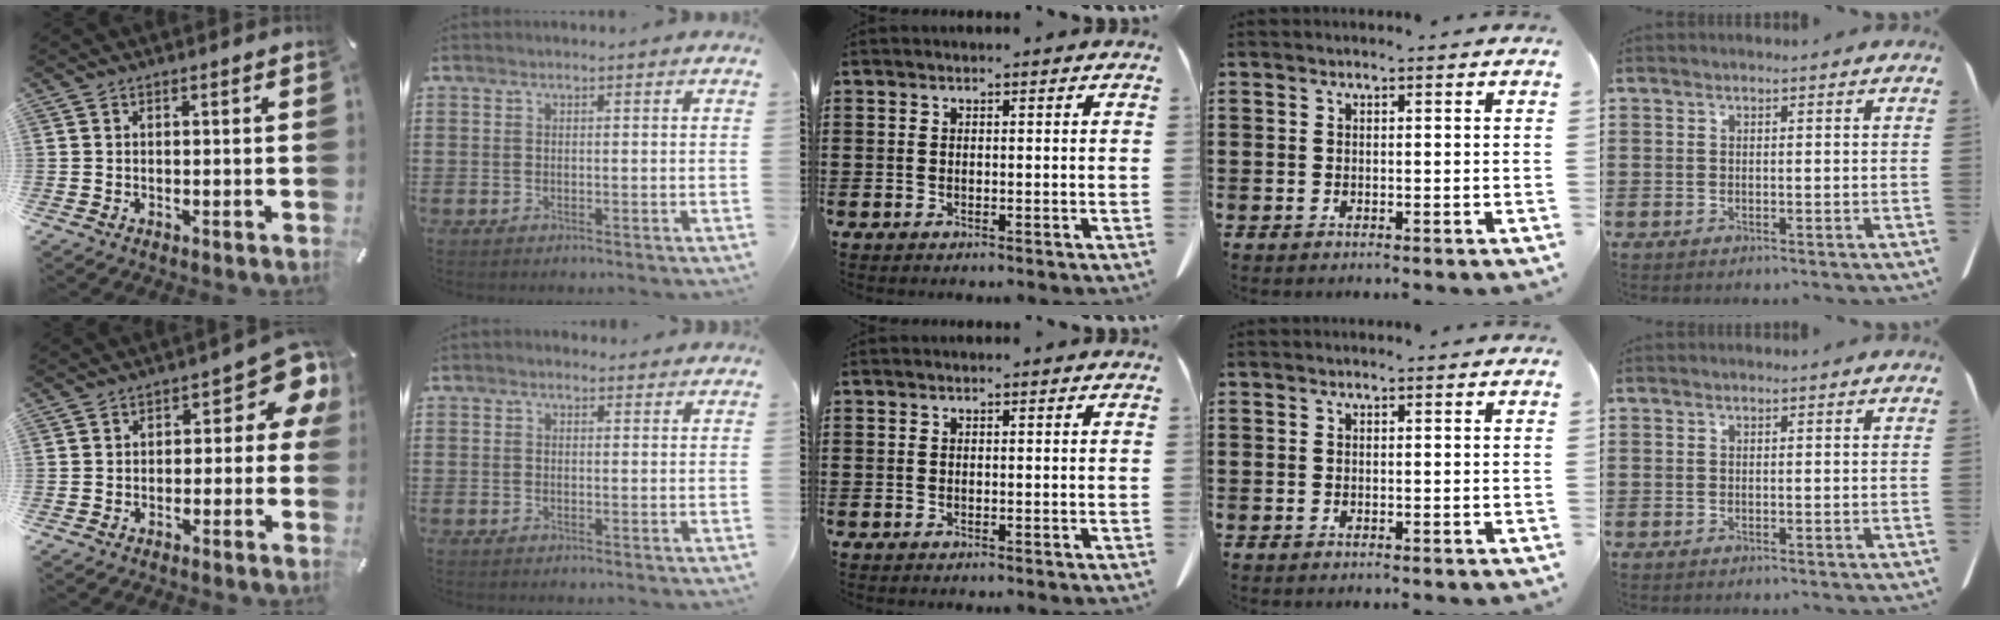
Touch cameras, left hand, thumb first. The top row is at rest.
{"thumb": {"total": 7.6, "force": [1.7, 4.2, 6.1], "torque": [-0.077, -0.017, 0.024]}, "index": {"total": 1.1, "force": [0.9, 0.6, 0.2], "torque": [-0.007, 0.005, 0.018]}}